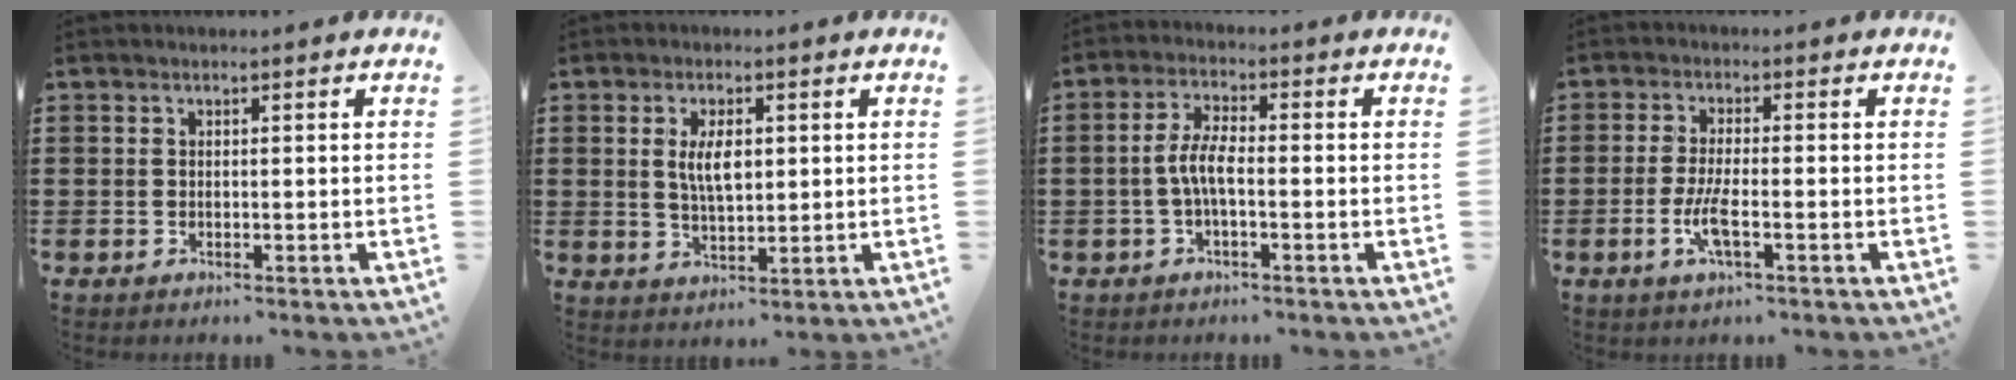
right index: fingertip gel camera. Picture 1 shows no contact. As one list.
[{"total": 5.2, "force": [0.8, 2.2, 4.6], "torque": [-0.086, 0.004, 0.009]}, {"total": 5.0, "force": [-1.2, 1.4, 4.6], "torque": [-0.111, -0.005, -0.031]}, {"total": 4.5, "force": [-1.7, 0.8, 4.0], "torque": [-0.087, -0.006, -0.035]}]